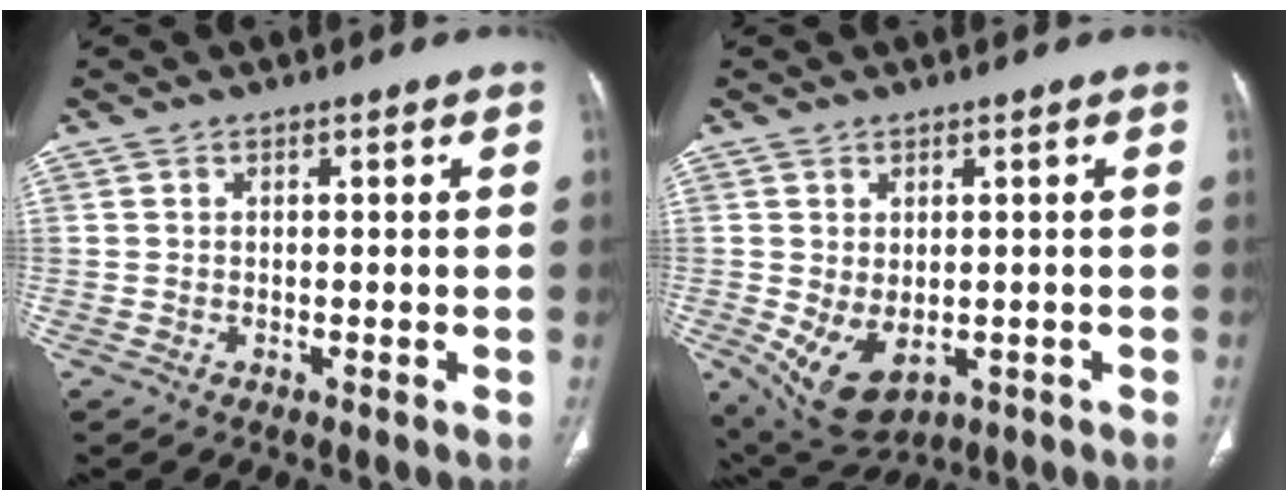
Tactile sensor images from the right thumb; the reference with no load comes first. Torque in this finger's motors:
{"motor_torque": [-0.29, 0.54, 0.60, 0.64, 0.24]}